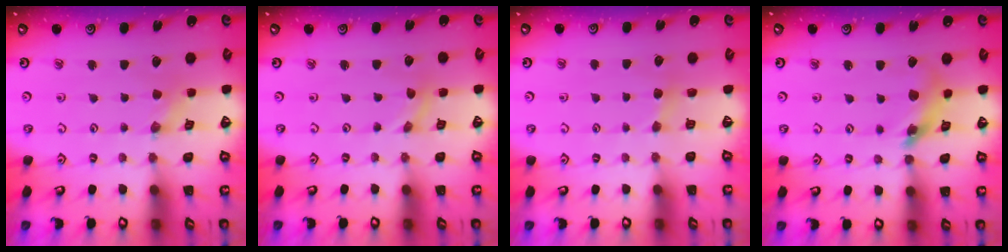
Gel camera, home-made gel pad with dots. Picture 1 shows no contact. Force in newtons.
{"total": 0.0}
{"total": 2.9, "press": 2.9, "slide": 0.4}
{"total": 12.1, "press": 12.0, "slide": 1.7}